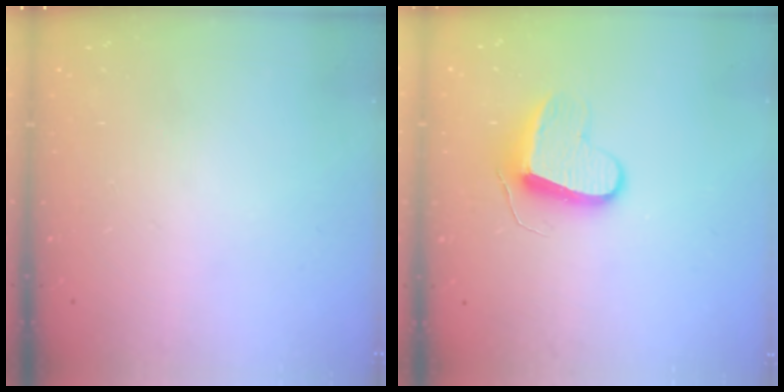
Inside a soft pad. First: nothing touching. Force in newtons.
{"total": 9.4, "press": 9.4, "slide": 0.4}